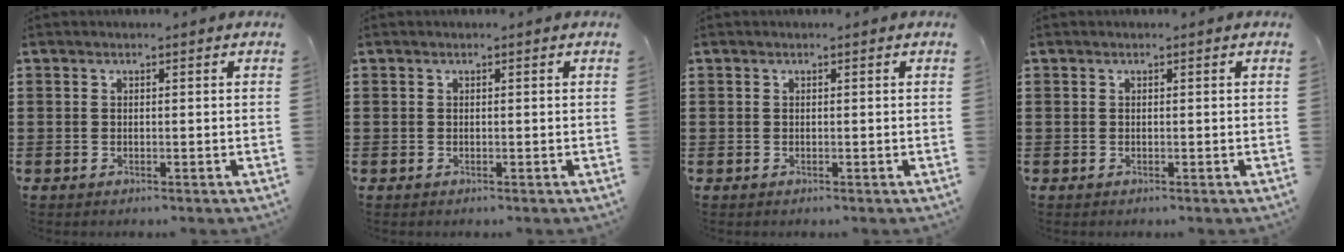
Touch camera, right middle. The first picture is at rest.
{"total": 0.0}
{"total": 0.0}
{"total": 0.0}